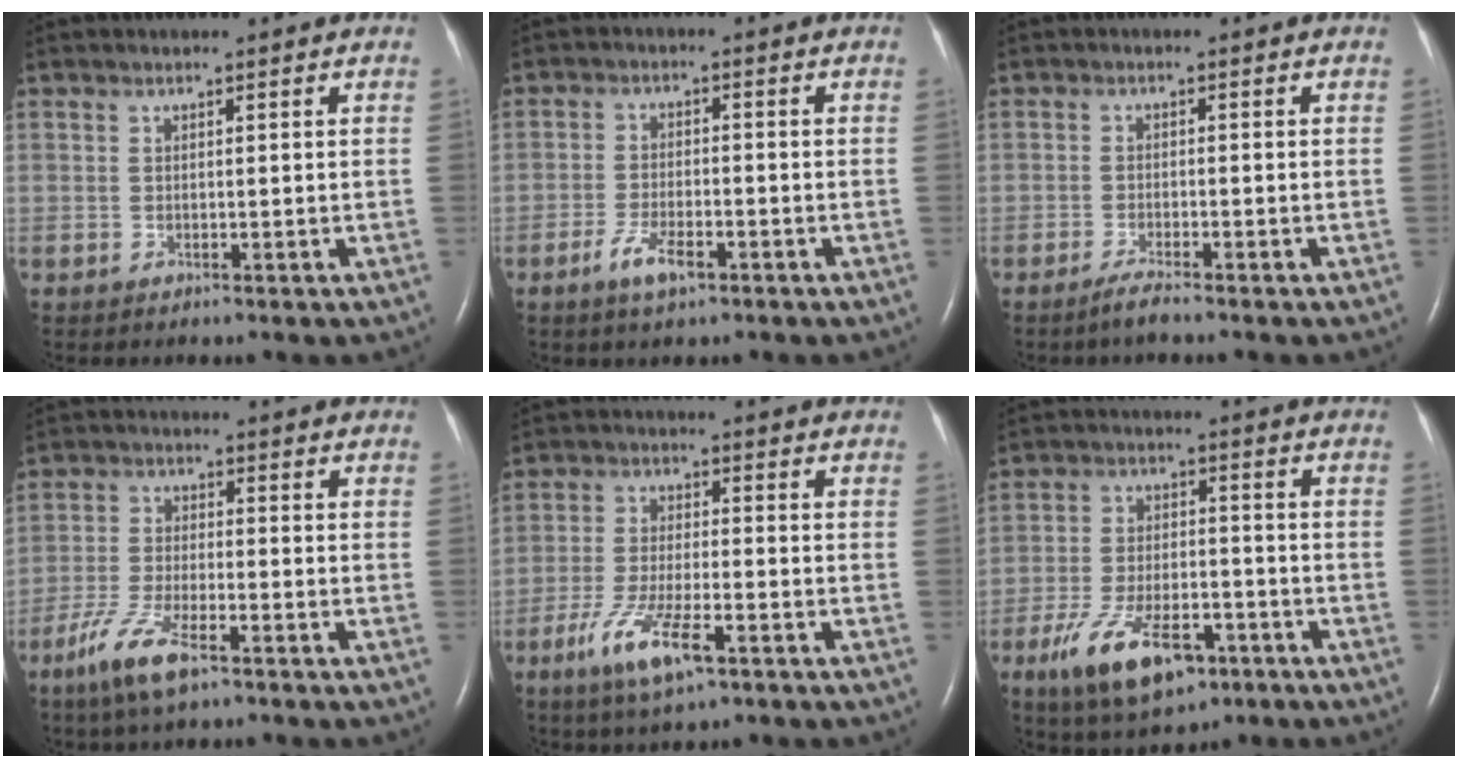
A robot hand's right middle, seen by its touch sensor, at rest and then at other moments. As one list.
[{"total": 4.5, "force": [-2.7, 1.2, 3.4], "torque": [-0.072, -0.002, -0.047]}, {"total": 2.0, "force": [-1.8, -0.1, 1.0], "torque": [-0.033, -0.006, -0.034]}, {"total": 7.7, "force": [-4.9, 1.5, 5.7], "torque": [-0.128, -0.013, -0.094]}, {"total": 7.2, "force": [-4.1, 1.1, 5.8], "torque": [-0.123, -0.011, -0.073]}, {"total": 12.2, "force": [-6.8, 5.1, 8.8], "torque": [-0.170, -0.004, -0.110]}]